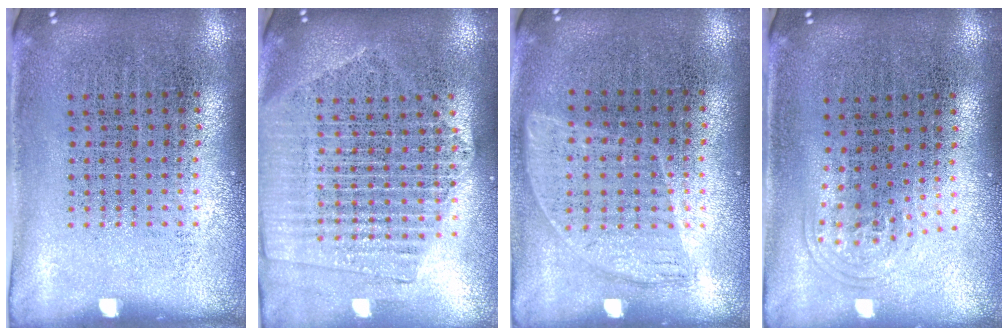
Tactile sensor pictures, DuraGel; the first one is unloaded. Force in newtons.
{"total": 2.1, "press": 1.9, "slide": 0.9}
{"total": 0.9, "press": 0.8, "slide": 0.5}
{"total": 1.1, "press": 0.7, "slide": 0.7}